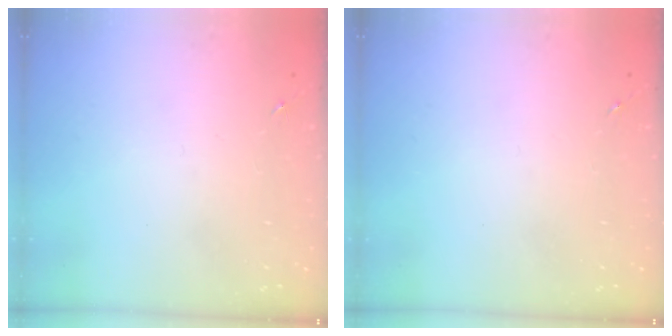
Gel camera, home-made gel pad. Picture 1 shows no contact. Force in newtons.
{"total": 0.0}